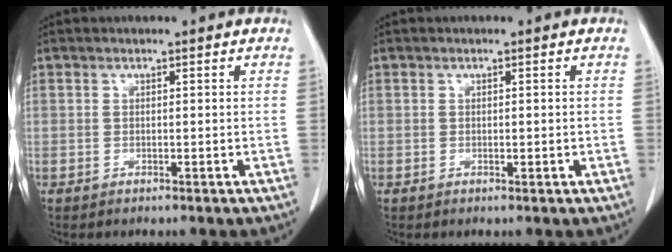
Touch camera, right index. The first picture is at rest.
{"total": 0.6, "force": [-0.1, 0.3, 0.6], "torque": [-0.008, -0.001, 0.001]}